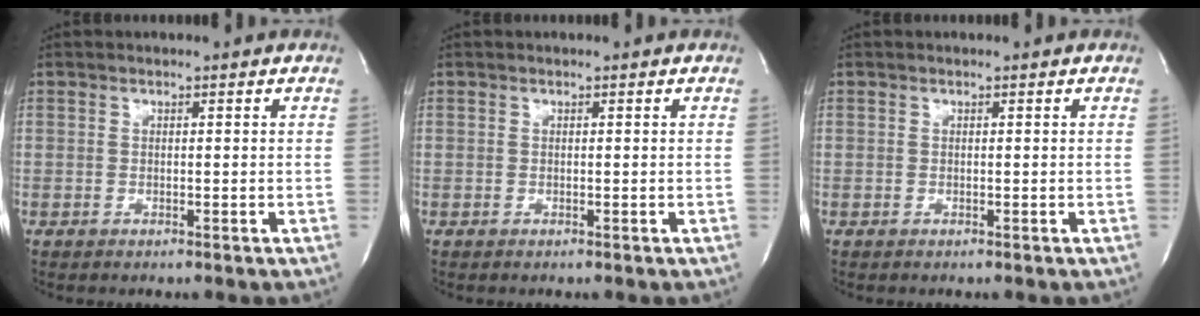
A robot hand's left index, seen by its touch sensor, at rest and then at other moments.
{"total": 0.0}
{"total": 0.0}